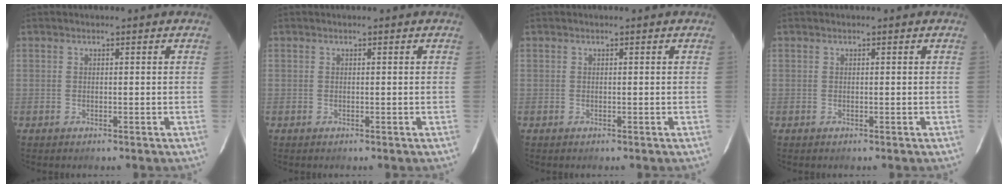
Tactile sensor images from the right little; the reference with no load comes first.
{"total": 0.0}
{"total": 0.0}
{"total": 0.0}